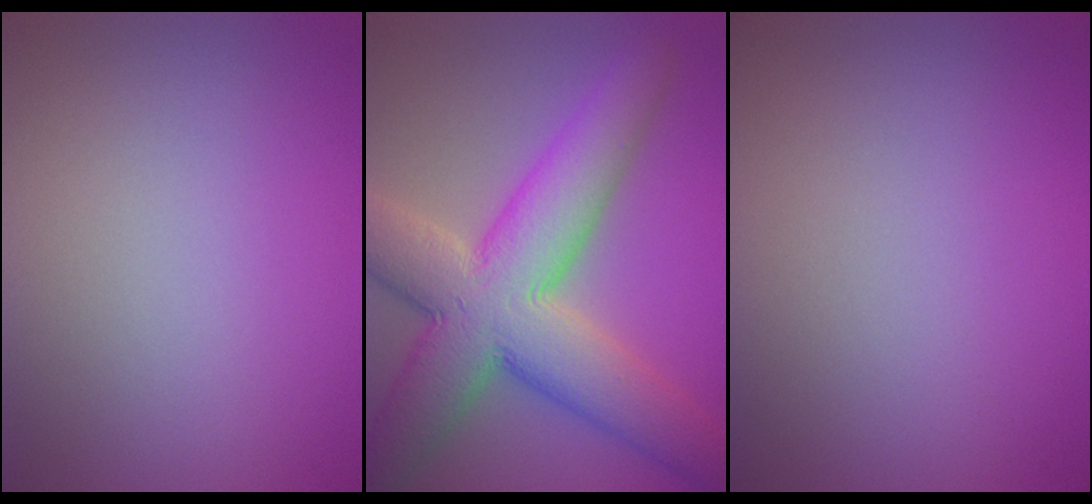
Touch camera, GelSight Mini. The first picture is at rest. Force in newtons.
{"total": 11.5, "press": 11.5, "slide": 0.5}
{"total": 0.0}